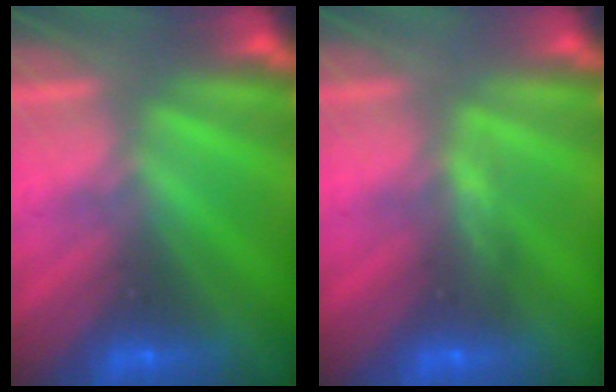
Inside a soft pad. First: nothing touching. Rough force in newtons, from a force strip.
{"total": 3.4}